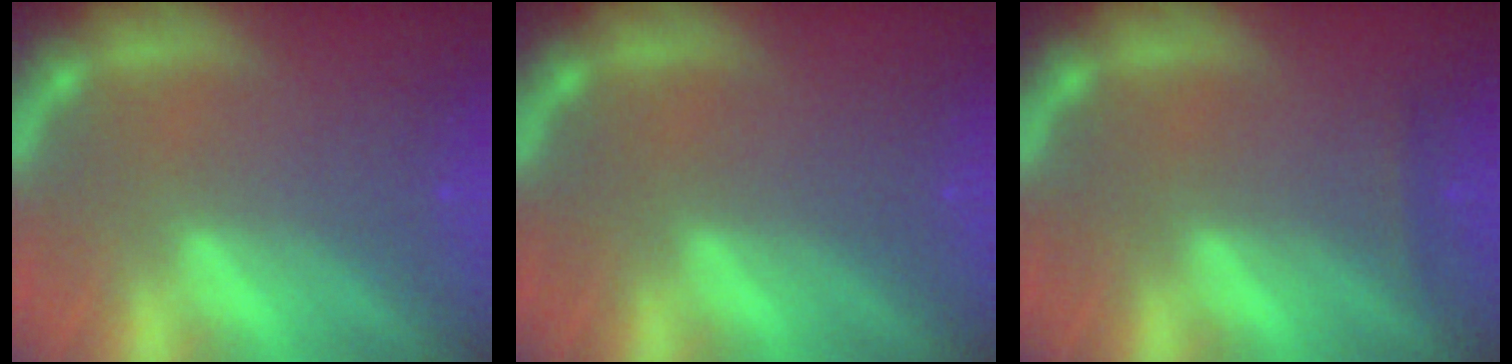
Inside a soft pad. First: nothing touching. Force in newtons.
{"total": 0.0}
{"total": 0.9}